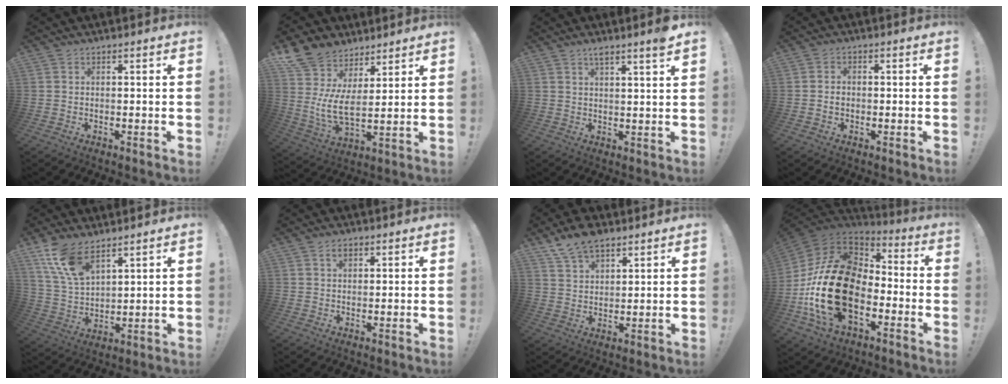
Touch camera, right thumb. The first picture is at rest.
{"total": 12.8, "force": [6.3, 7.1, 8.6], "torque": [-0.178, -0.048, 0.120]}
{"total": 4.6, "force": [3.2, -0.1, 3.2], "torque": [-0.049, -0.018, 0.051]}
{"total": 2.0, "force": [-0.5, 1.6, 1.0], "torque": [-0.010, 0.004, -0.011]}
{"total": 12.2, "force": [8.6, 5.3, 6.8], "torque": [-0.131, -0.041, 0.166]}
{"total": 2.3, "force": [1.1, 1.4, 1.4], "torque": [-0.019, 0.001, 0.018]}
{"total": 8.9, "force": [6.8, 4.3, 3.8], "torque": [-0.063, -0.036, 0.130]}
{"total": 27.4, "force": [-5.2, 17.0, 20.9], "torque": [-0.417, 0.026, -0.074]}